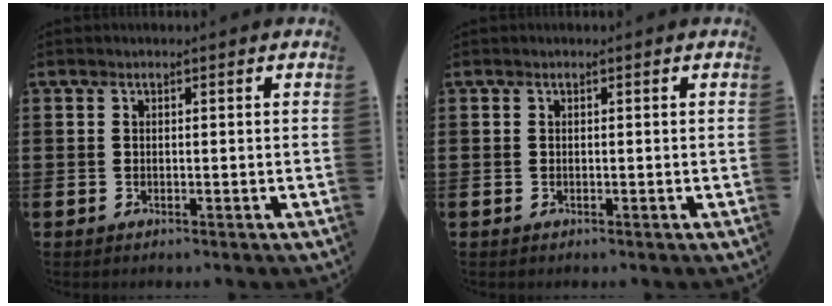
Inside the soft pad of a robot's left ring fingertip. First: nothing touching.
{"total": 0.0}